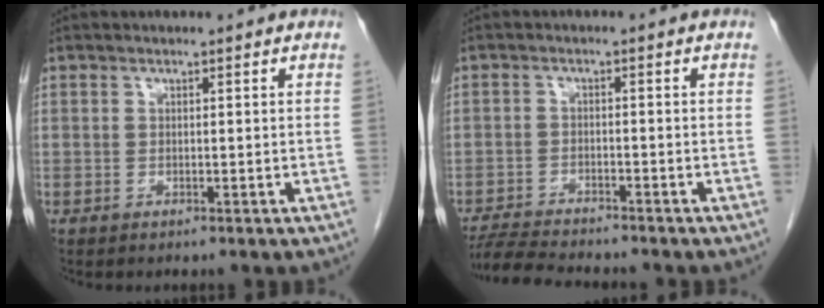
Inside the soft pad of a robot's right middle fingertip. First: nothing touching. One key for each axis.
{"total": 7.3, "fx": -6.9, "fy": 0.2, "fz": 2.4, "tx": -0.041, "ty": -0.015, "tz": -0.115}